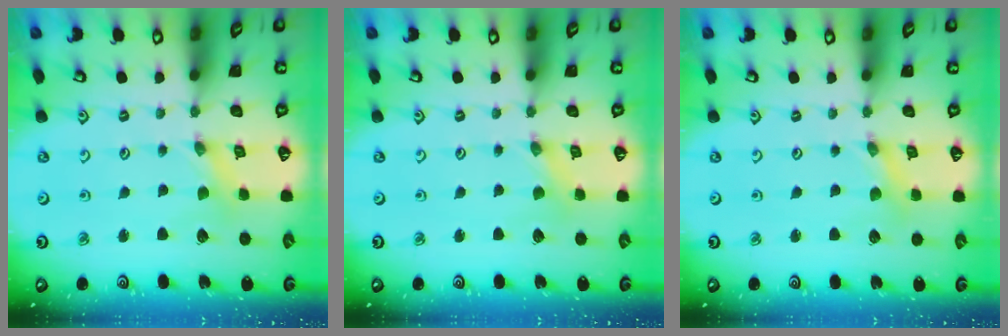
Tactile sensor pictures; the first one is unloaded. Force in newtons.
{"total": 1.5, "press": 1.5, "slide": 0.3}
{"total": 1.5, "press": 1.5, "slide": 0.1}